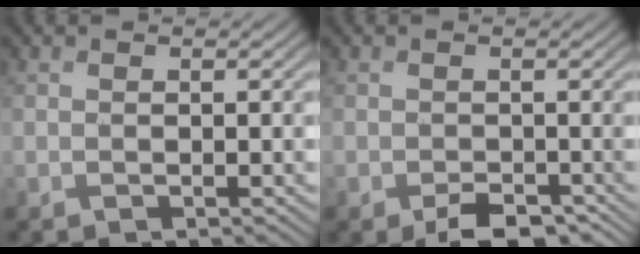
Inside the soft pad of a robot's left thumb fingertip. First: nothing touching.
{"total": 4.2, "force": [-2.7, 2.2, 2.4], "torque": [-0.037, -0.012, -0.038]}